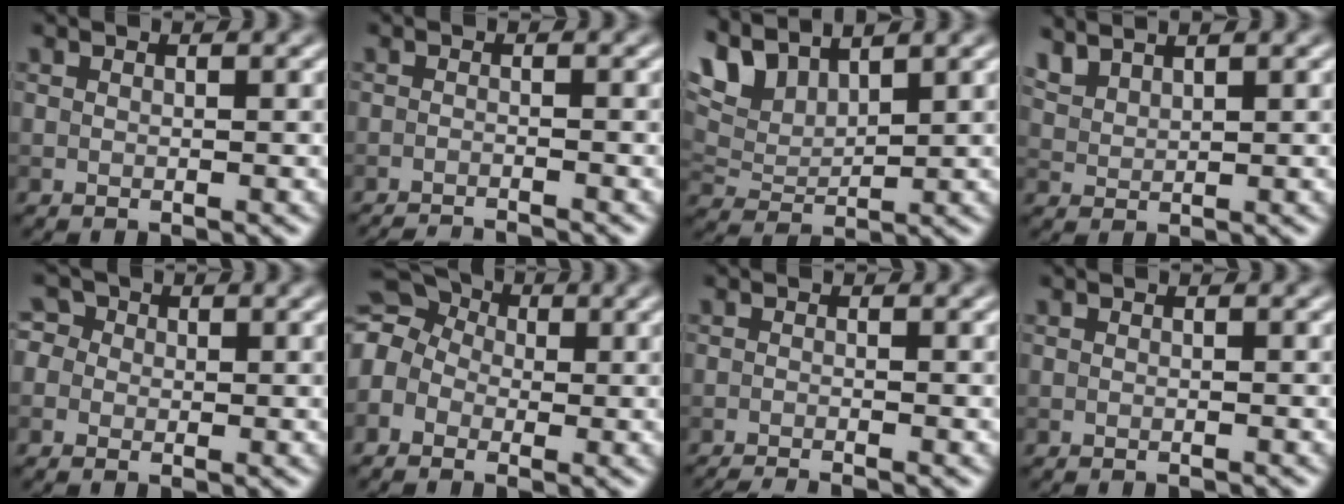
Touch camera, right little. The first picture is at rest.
{"total": 3.8, "force": [-3.6, 0.5, 1.2], "torque": [-0.012, -0.006, -0.054]}
{"total": 5.3, "force": [4.1, 2.1, 2.8], "torque": [-0.068, 0.008, 0.081]}
{"total": 2.4, "force": [2.2, 0.4, 0.7], "torque": [-0.023, 0.007, 0.050]}
{"total": 3.0, "force": [0.9, 2.7, 1.2], "torque": [0.001, 0.021, -0.020]}
{"total": 8.1, "force": [0.6, 6.9, 4.2], "torque": [-0.096, 0.044, -0.045]}
{"total": 2.6, "force": [-2.2, 0.3, 1.3], "torque": [-0.017, -0.004, -0.043]}
{"total": 0.8, "force": [-0.8, 0.1, 0.3], "torque": [0.004, 0.000, -0.012]}